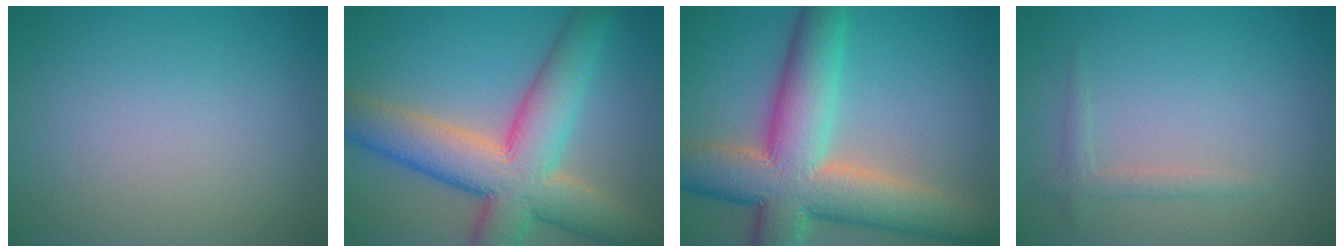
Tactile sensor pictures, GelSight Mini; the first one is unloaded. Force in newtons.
{"total": 11.0, "press": 11.0, "slide": 0.6}
{"total": 12.2, "press": 12.2, "slide": 0.7}
{"total": 1.4, "press": 1.4, "slide": 0.1}